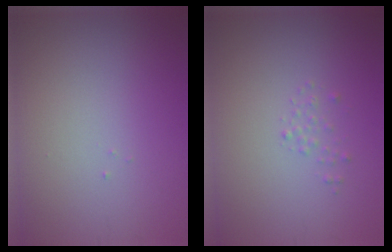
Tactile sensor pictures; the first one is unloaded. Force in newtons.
{"total": 0.7, "press": 0.7, "slide": 0.1}